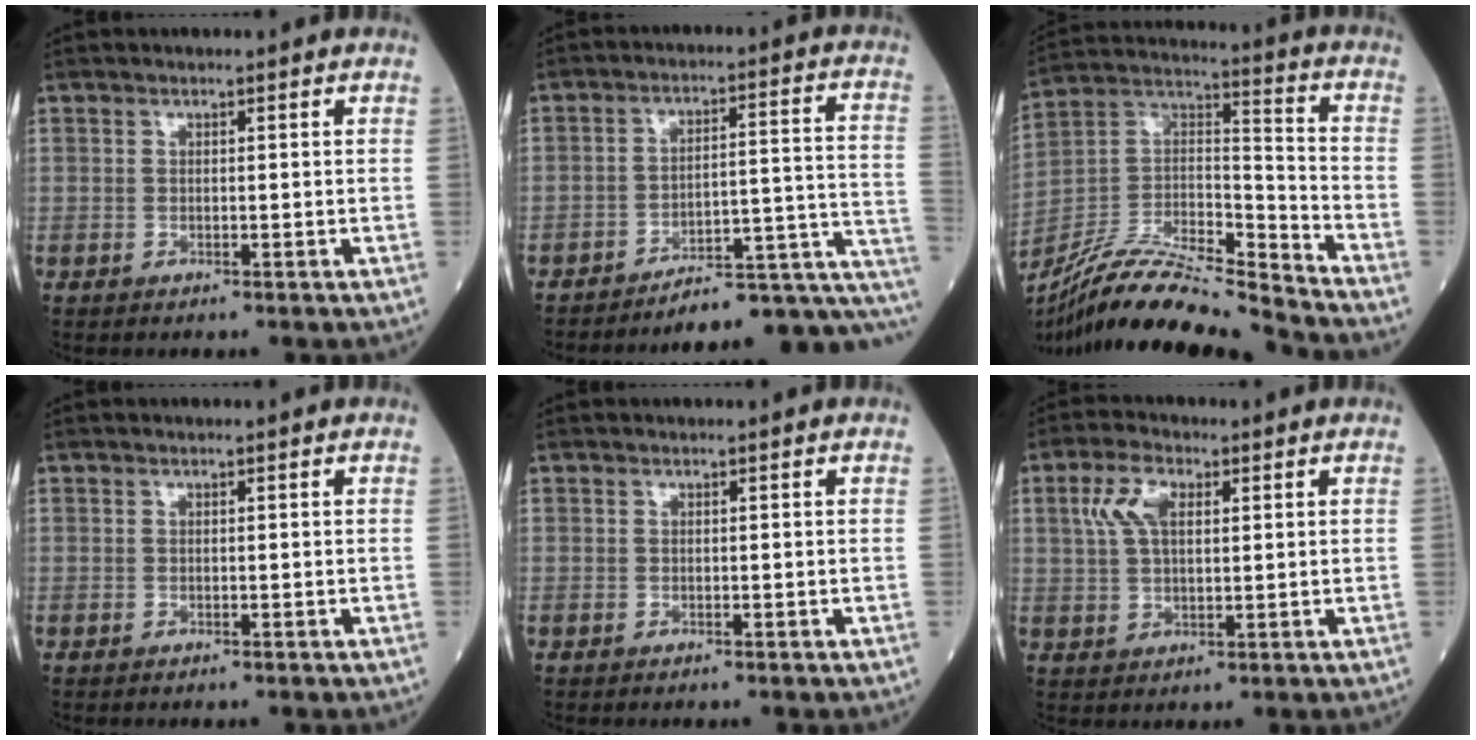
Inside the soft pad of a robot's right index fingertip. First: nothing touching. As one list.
[{"total": 13.3, "force": [-11.9, 1.4, 5.8], "torque": [-0.039, 0.058, -0.159]}, {"total": 19.5, "force": [-17.9, 0.2, 7.6], "torque": [-0.159, 0.016, -0.325]}, {"total": 0.0}, {"total": 0.0}, {"total": 6.0, "force": [2.1, 2.7, 4.9], "torque": [-0.111, 0.014, 0.044]}]